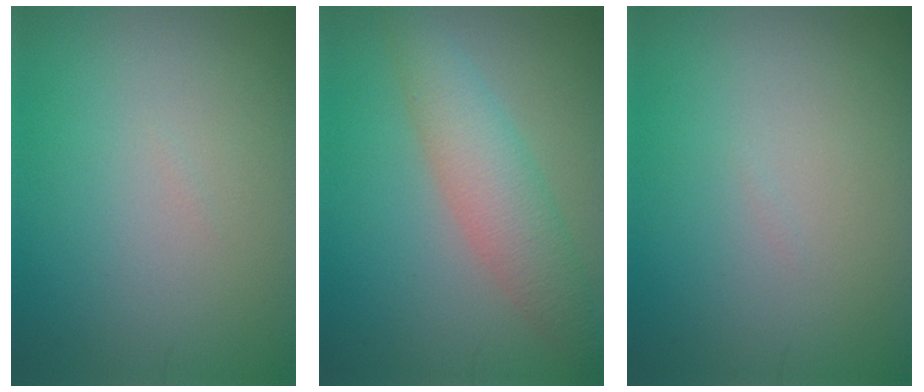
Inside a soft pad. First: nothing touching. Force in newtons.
{"total": 4.5, "press": 4.5, "slide": 0.1}
{"total": 0.0}